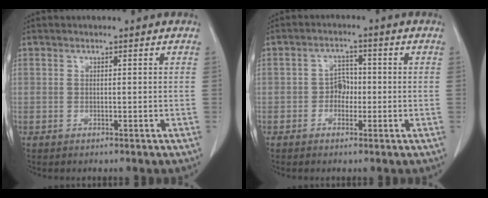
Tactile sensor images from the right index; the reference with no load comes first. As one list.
[{"total": 3.0, "force": [-0.7, 2.3, 1.8], "torque": [-0.018, 0.011, -0.013]}]